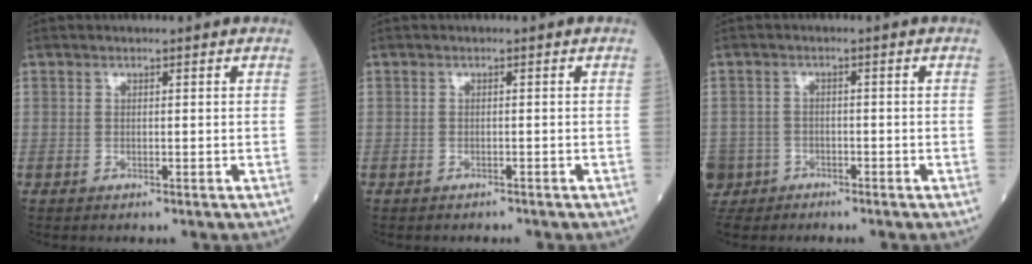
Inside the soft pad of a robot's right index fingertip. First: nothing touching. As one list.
[{"total": 1.1, "force": [-1.0, 0.3, 0.1], "torque": [-0.007, 0.000, -0.015]}, {"total": 6.3, "force": [-3.9, 4.9, 0.2], "torque": [-0.012, 0.006, -0.071]}]